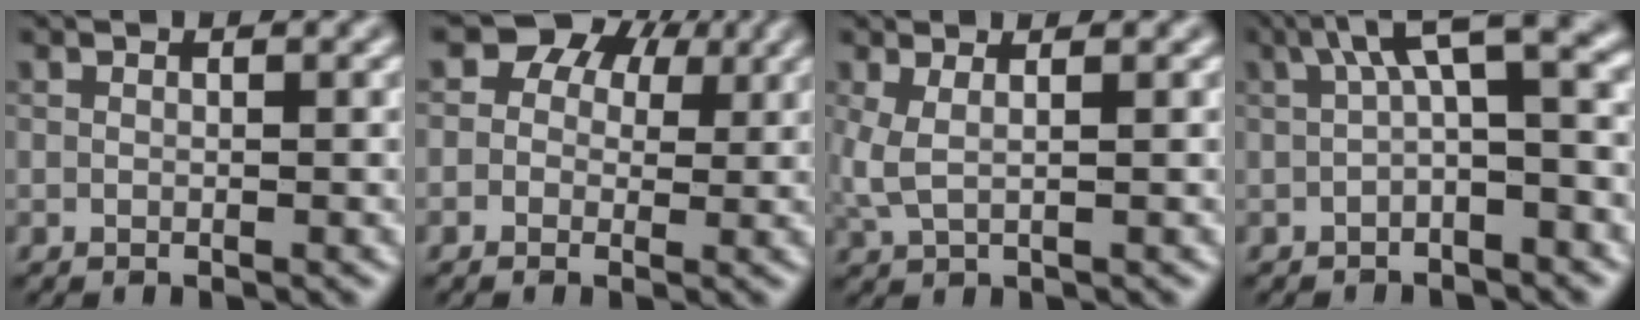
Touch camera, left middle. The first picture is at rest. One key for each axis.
{"total": 5.8, "fx": 2.0, "fy": 4.8, "fz": 2.6, "tx": -0.012, "ty": 0.019, "tz": -0.006}
{"total": 2.1, "fx": 0.5, "fy": 0.6, "fz": 1.9, "tx": -0.042, "ty": 0.003, "tz": 0.009}
{"total": 5.8, "fx": 0.8, "fy": 1.7, "fz": 5.5, "tx": -0.078, "ty": 0.026, "tz": -0.001}